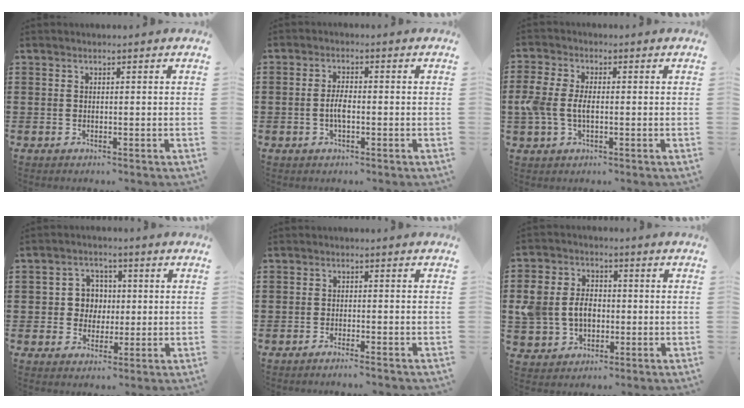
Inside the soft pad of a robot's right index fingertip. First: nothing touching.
{"total": 3.1, "force": [-0.8, 0.9, 2.8], "torque": [-0.068, -0.006, -0.019]}
{"total": 4.5, "force": [-0.7, 2.6, 3.6], "torque": [-0.096, -0.005, -0.020]}
{"total": 4.7, "force": [0.1, 4.5, 1.4], "torque": [-0.047, 0.015, -0.001]}
{"total": 1.5, "force": [-1.4, -0.2, 0.5], "torque": [-0.008, 0.001, -0.026]}
{"total": 6.5, "force": [-0.6, 5.2, 3.8], "torque": [-0.102, 0.009, -0.016]}